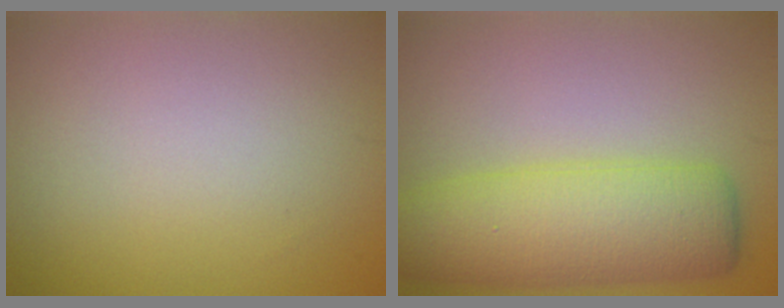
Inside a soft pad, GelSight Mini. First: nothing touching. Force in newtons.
{"total": 7.8, "press": 7.8, "slide": 0.1}